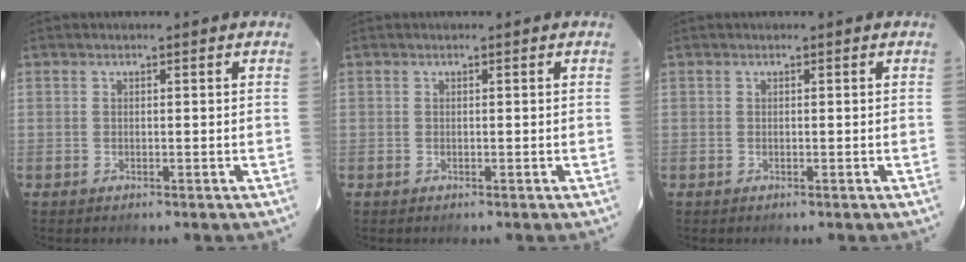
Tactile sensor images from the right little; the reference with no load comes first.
{"total": 0.0}
{"total": 0.0}